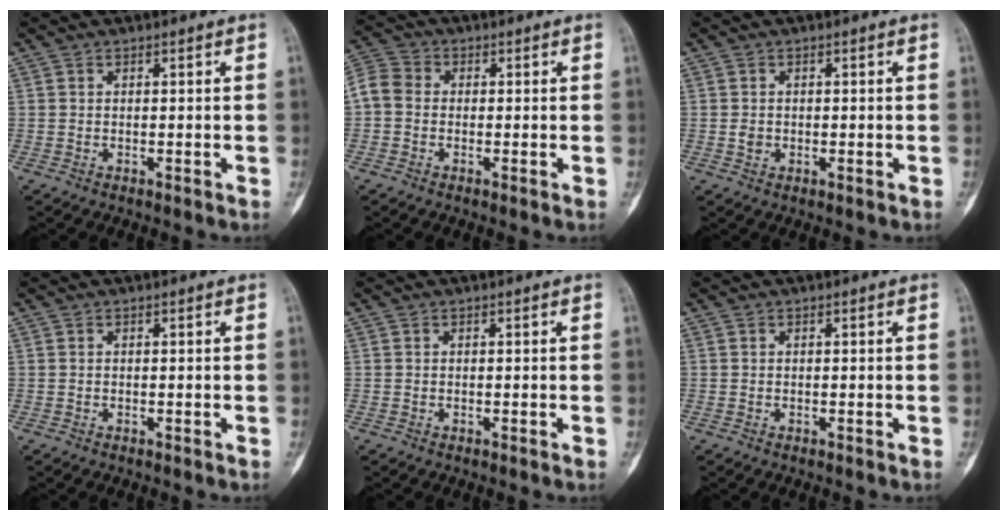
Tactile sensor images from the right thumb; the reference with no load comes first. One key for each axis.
{"total": 6.0, "fx": -0.7, "fy": 5.0, "fz": 3.3, "tx": -0.063, "ty": 0.016, "tz": -0.030}
{"total": 1.4, "fx": -0.1, "fy": 1.2, "fz": 0.8, "tx": -0.009, "ty": 0.002, "tz": -0.001}
{"total": 0.0}
{"total": 0.0}
{"total": 0.0}